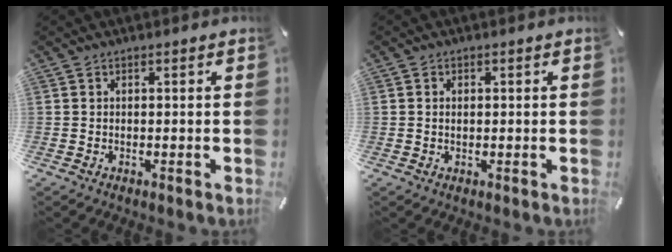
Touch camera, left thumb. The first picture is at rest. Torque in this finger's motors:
{"motor_torque": [-0.16, -0.38, 0.17, 0.13, -0.02]}